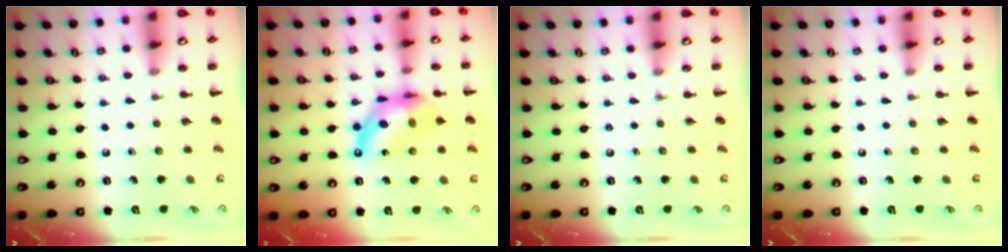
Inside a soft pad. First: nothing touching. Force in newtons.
{"total": 13.1, "press": 12.6, "slide": 3.6}
{"total": 0.0}
{"total": 0.0}